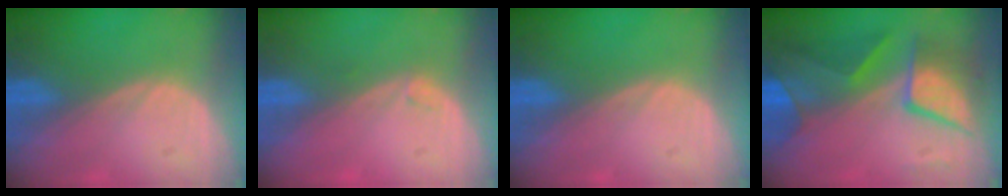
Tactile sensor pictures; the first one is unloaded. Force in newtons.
{"total": 0.6, "press": 0.6, "slide": 0.2}
{"total": 0.0}
{"total": 8.9, "press": 8.8, "slide": 0.7}